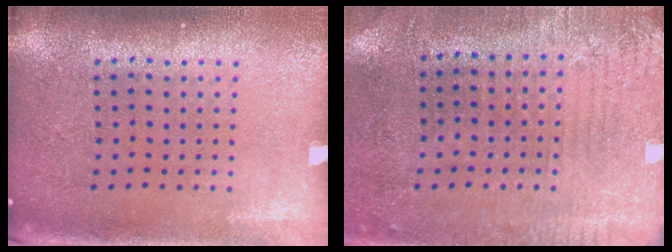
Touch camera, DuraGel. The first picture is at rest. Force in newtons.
{"total": 2.9, "press": 2.4, "slide": 1.6}